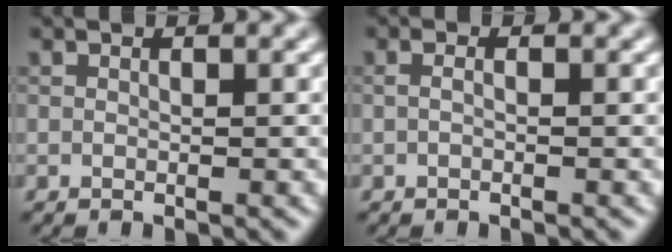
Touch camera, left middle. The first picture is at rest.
{"total": 0.8, "force": [0.0, 0.3, 0.7], "torque": [-0.013, -0.007, -0.005]}